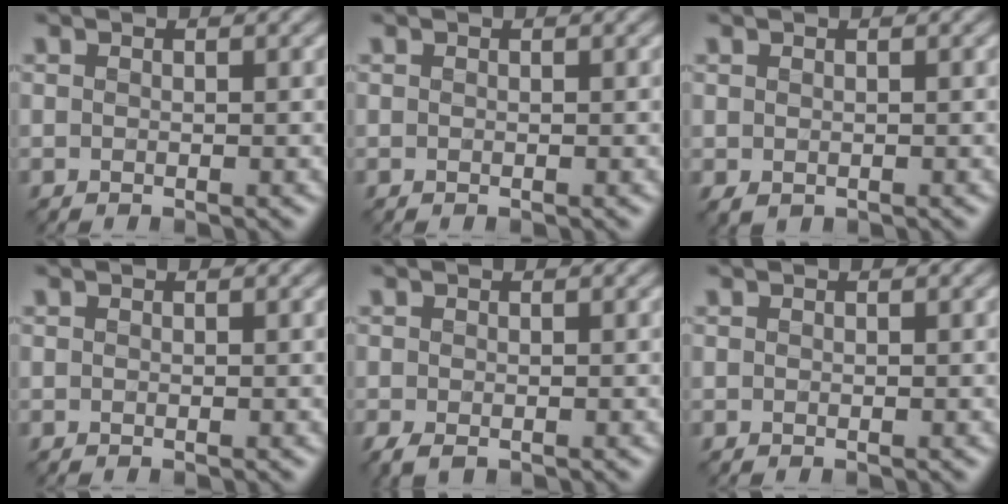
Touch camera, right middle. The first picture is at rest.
{"total": 0.0}
{"total": 0.7, "force": [0.1, 0.6, 0.4], "torque": [-0.010, 0.000, 0.004]}
{"total": 0.0}
{"total": 1.6, "force": [-0.8, 1.0, 1.1], "torque": [-0.030, -0.008, -0.013]}
{"total": 0.0}